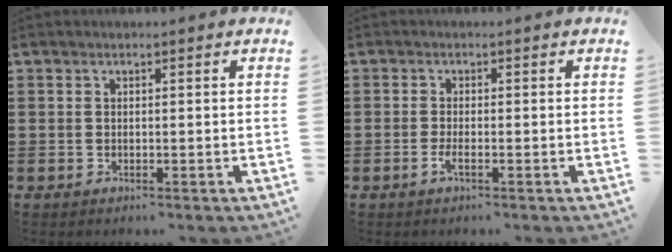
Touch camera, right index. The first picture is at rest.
{"total": 1.7, "force": [-0.9, 0.2, 1.5], "torque": [-0.034, -0.007, -0.018]}